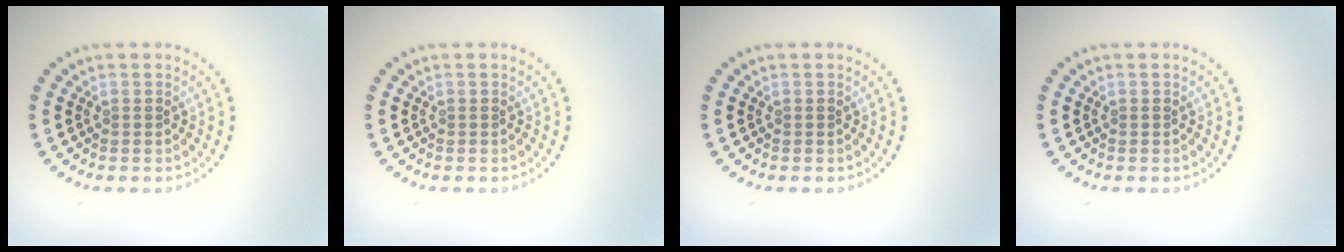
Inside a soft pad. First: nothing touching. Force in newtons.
{"total": 0.0}
{"total": 0.0}
{"total": 0.0}